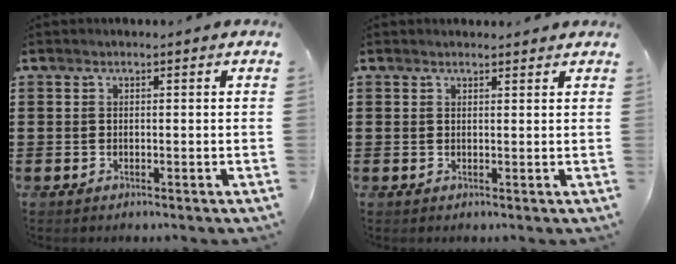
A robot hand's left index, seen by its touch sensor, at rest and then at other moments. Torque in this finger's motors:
{"motor_torque": [0.02, 0.05, -0.18, -0.05]}